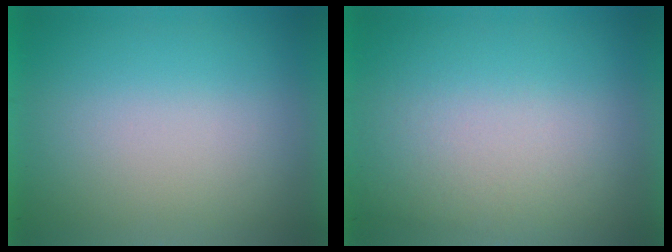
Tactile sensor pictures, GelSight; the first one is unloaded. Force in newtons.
{"total": 2.3}